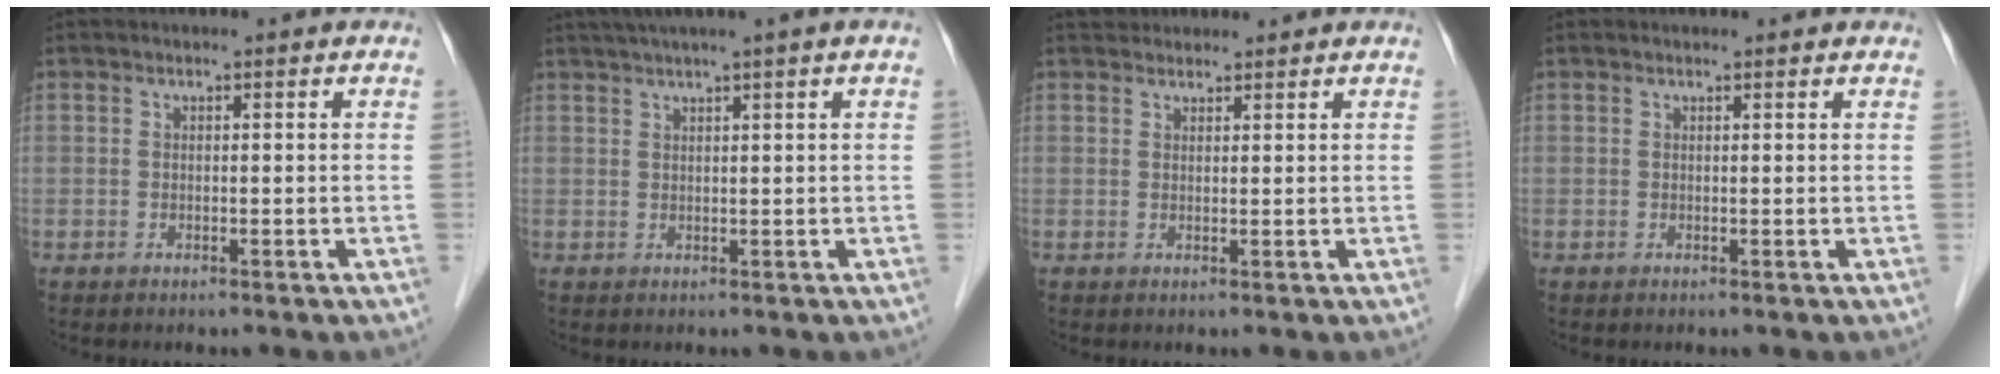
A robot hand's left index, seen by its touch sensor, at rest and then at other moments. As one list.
[{"total": 5.4, "force": [4.0, -1.3, 3.4], "torque": [-0.050, 0.025, 0.068]}, {"total": 3.4, "force": [3.2, 1.0, 0.3], "torque": [-0.004, 0.031, 0.052]}, {"total": 2.3, "force": [2.1, 0.5, 0.5], "torque": [-0.015, 0.018, 0.021]}]